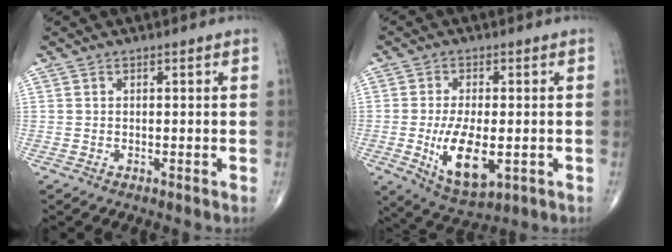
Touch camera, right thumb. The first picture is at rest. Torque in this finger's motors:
{"motor_torque": [-0.22, 0.85, 1.42, -0.01, 0.13]}